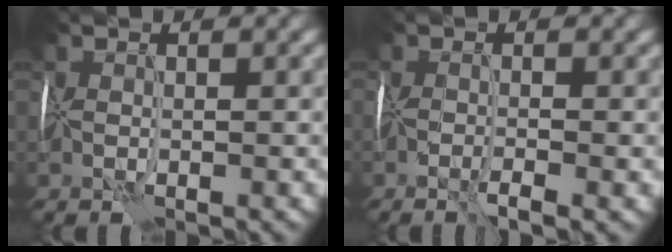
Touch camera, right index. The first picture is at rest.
{"total": 1.9, "force": [-1.3, 0.2, 1.4], "torque": [-0.035, -0.002, -0.033]}